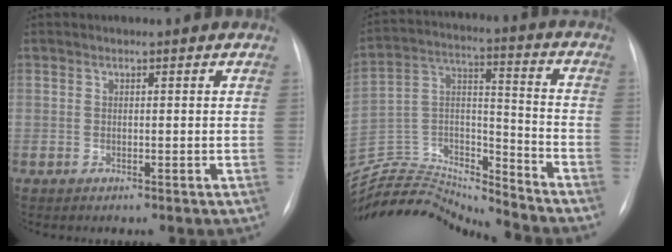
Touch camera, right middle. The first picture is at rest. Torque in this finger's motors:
{"motor_torque": [-0.09, -1.05, -0.15, -0.02]}